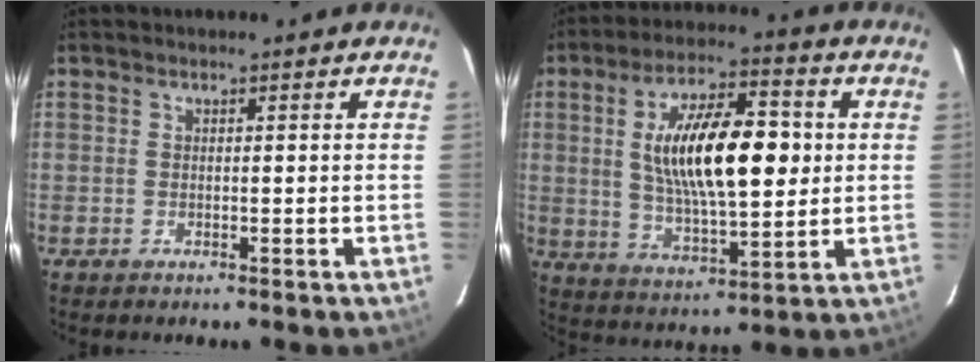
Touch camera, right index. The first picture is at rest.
{"total": 17.9, "force": [2.4, 6.5, 16.5], "torque": [-0.285, 0.013, 0.047]}